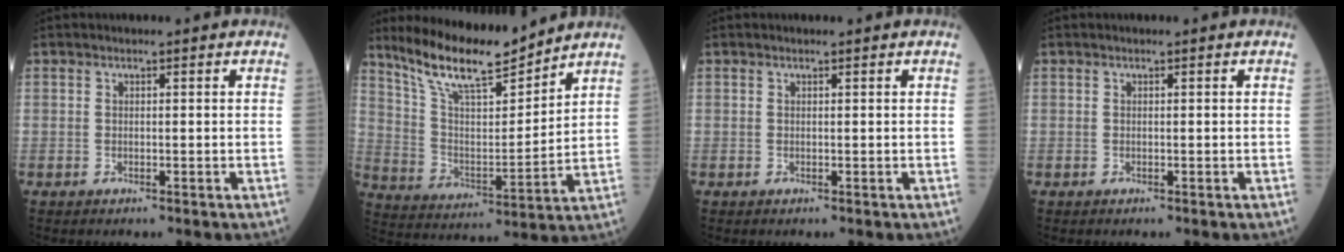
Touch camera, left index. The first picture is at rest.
{"total": 13.9, "force": [12.2, 2.0, 6.5], "torque": [-0.124, -0.003, 0.225]}
{"total": 0.0}
{"total": 0.0}